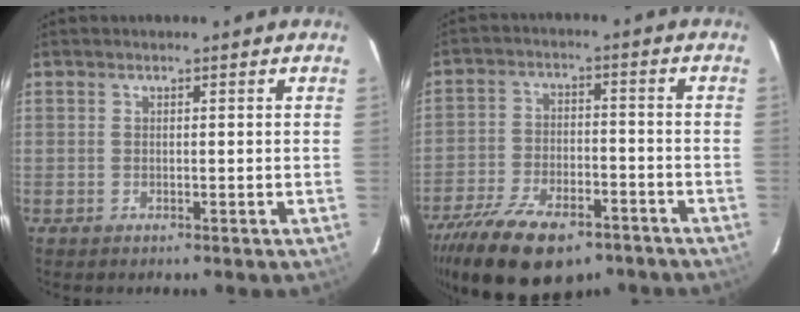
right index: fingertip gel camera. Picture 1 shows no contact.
{"total": 19.4, "force": [-13.3, 8.8, 11.1], "torque": [-0.234, -0.027, -0.212]}